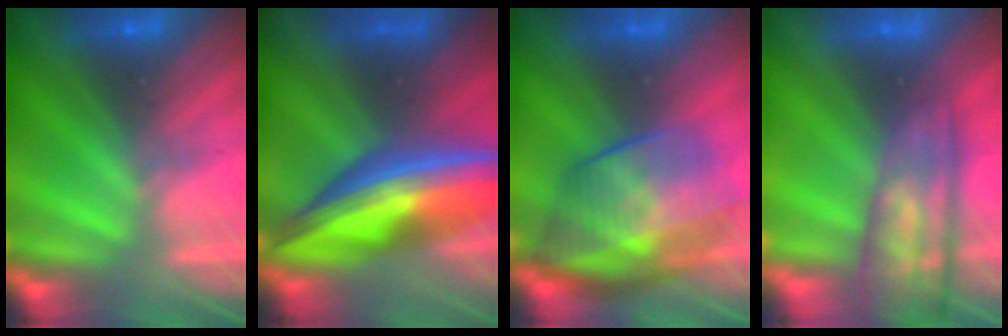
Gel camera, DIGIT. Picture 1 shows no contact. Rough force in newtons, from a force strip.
{"total": 6.9}
{"total": 10.6}
{"total": 7.2}